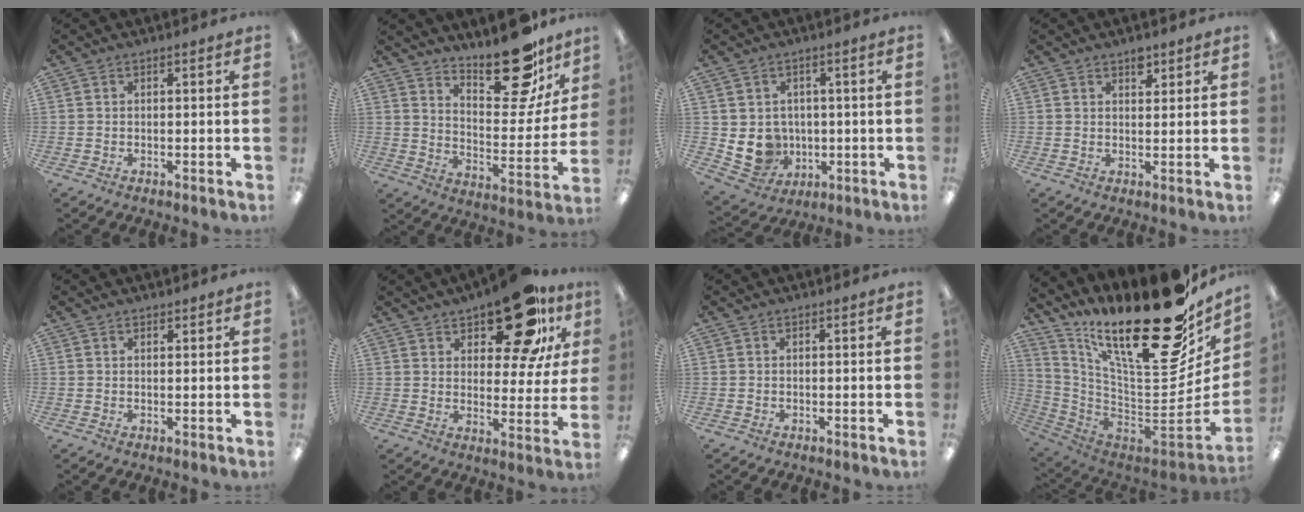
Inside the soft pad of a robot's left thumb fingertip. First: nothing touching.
{"total": 19.9, "force": [15.4, 7.3, 10.2], "torque": [-0.127, -0.116, 0.255]}
{"total": 7.2, "force": [0.4, 6.9, 1.8], "torque": [-0.048, -0.004, 0.020]}
{"total": 3.2, "force": [2.3, 1.7, 1.5], "torque": [0.001, -0.014, 0.035]}
{"total": 1.1, "force": [0.9, 0.4, 0.3], "torque": [0.001, -0.004, 0.015]}
{"total": 19.1, "force": [12.7, 8.0, 11.9], "torque": [-0.168, -0.068, 0.209]}
{"total": 0.0}
{"total": 31.5, "force": [19.8, 10.7, 22.1], "torque": [-0.329, -0.154, 0.338]}